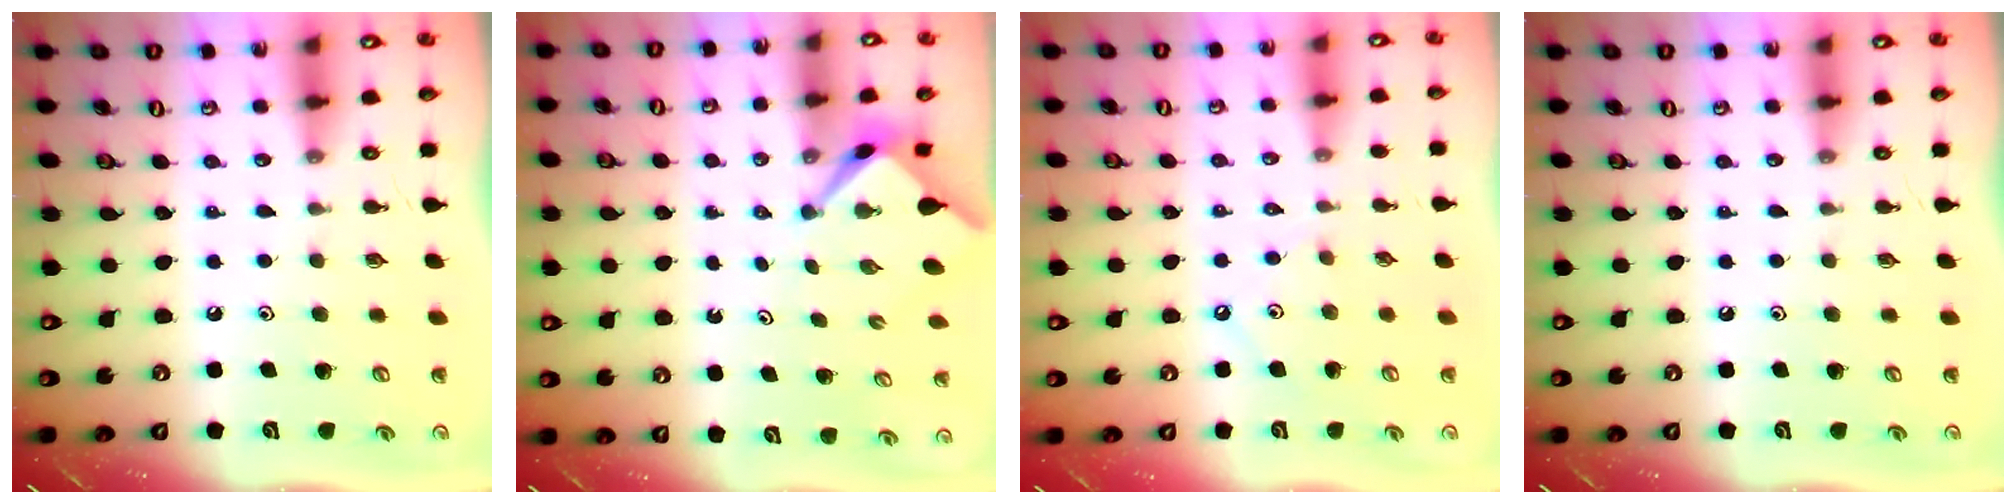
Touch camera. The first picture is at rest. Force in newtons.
{"total": 2.2, "press": 2.2, "slide": 0.2}
{"total": 1.8, "press": 1.8, "slide": 0.3}
{"total": 0.0}